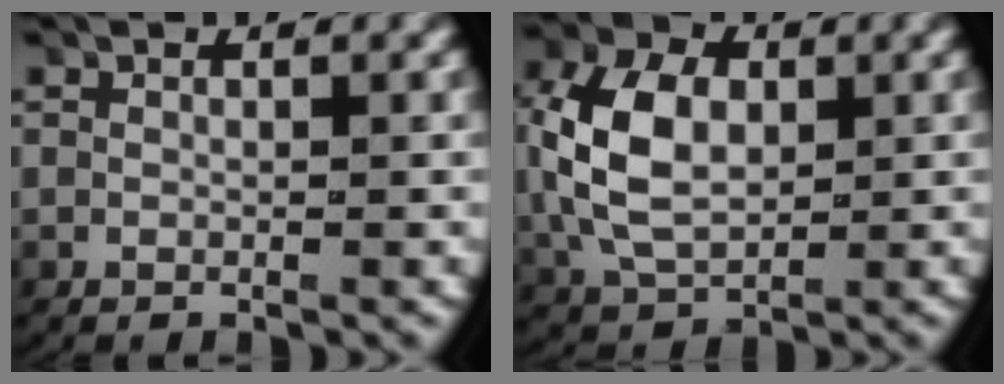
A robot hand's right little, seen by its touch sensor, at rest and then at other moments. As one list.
[{"total": 7.0, "force": [0.5, 5.0, 4.9], "torque": [-0.119, -0.005, 0.018]}]